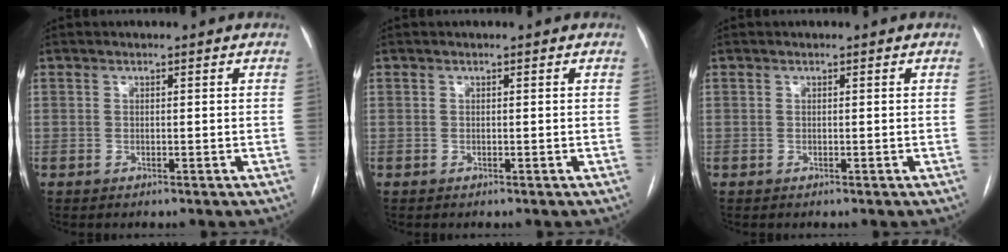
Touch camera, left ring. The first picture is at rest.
{"total": 0.0}
{"total": 0.0}